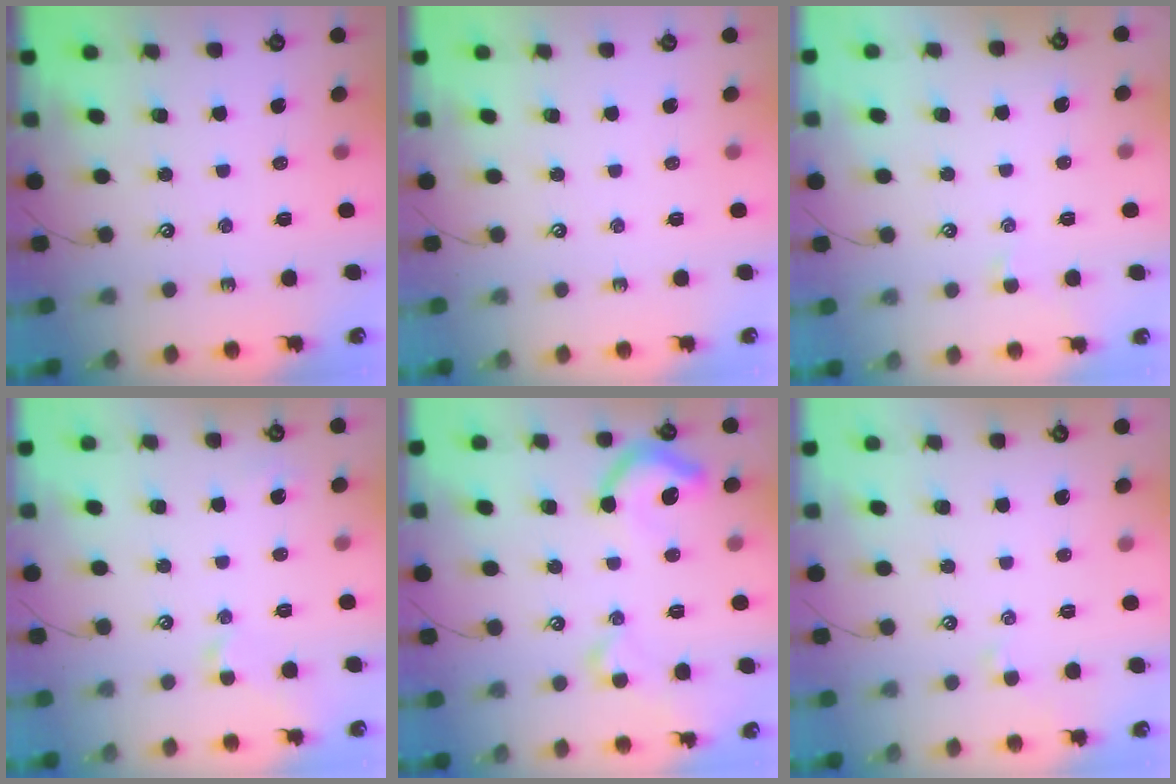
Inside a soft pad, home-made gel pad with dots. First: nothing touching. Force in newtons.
{"total": 0.0}
{"total": 0.0}
{"total": 1.5, "press": 1.4, "slide": 0.5}
{"total": 9.3, "press": 9.2, "slide": 1.3}
{"total": 1.4, "press": 1.3, "slide": 0.3}